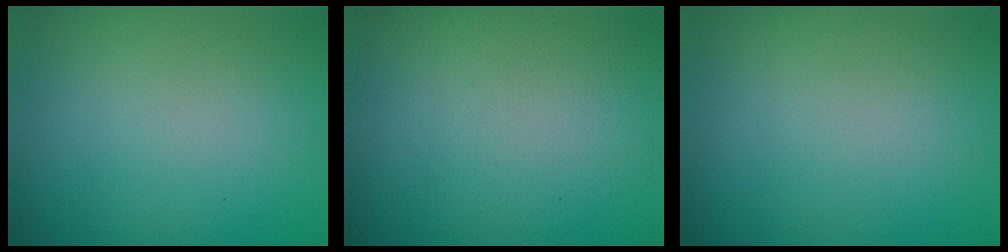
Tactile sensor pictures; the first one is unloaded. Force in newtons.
{"total": 0.0}
{"total": 0.0}